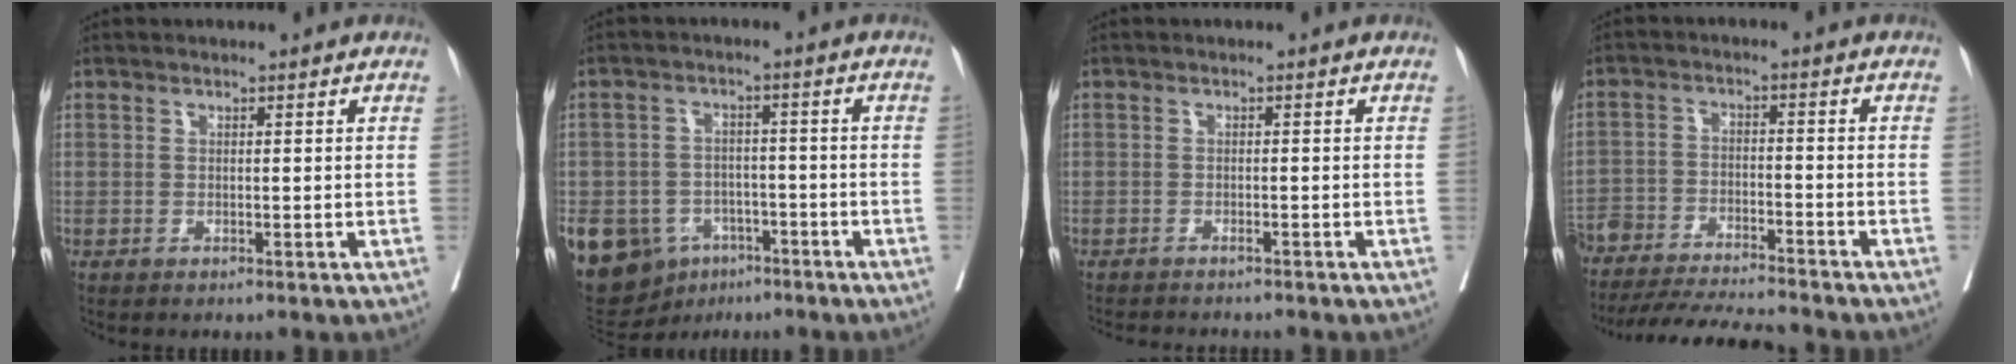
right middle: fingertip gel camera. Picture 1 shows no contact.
{"total": 16.3, "force": [-7.7, 12.7, 6.7], "torque": [-0.165, 0.013, -0.109]}
{"total": 5.1, "force": [-4.8, 0.8, 1.8], "torque": [-0.022, -0.005, -0.068]}
{"total": 16.9, "force": [-15.5, 1.3, 6.5], "torque": [-0.119, -0.023, -0.243]}